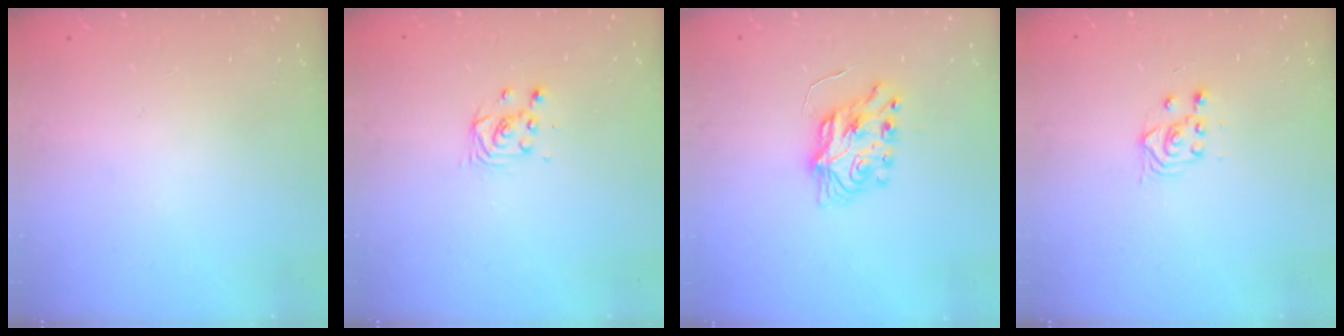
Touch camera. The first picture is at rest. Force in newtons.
{"total": 3.4, "press": 3.4, "slide": 0.3}
{"total": 7.3, "press": 7.3, "slide": 0.3}
{"total": 3.0, "press": 2.6, "slide": 1.3}